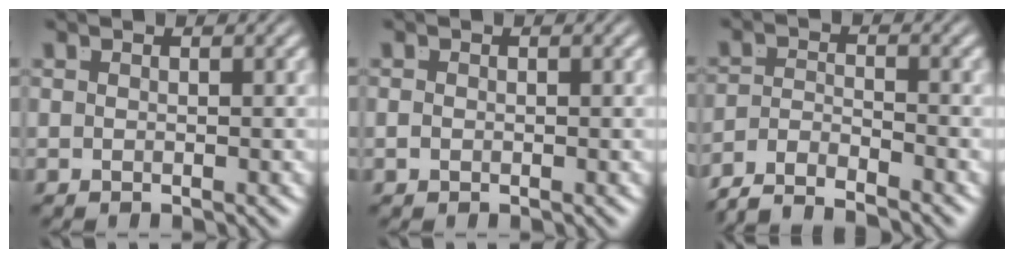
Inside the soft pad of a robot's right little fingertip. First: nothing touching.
{"total": 0.6, "force": [-0.3, -0.5, 0.1], "torque": [-0.006, -0.009, 0.003]}
{"total": 6.0, "force": [-4.9, 2.7, 2.1], "torque": [-0.035, -0.020, -0.080]}